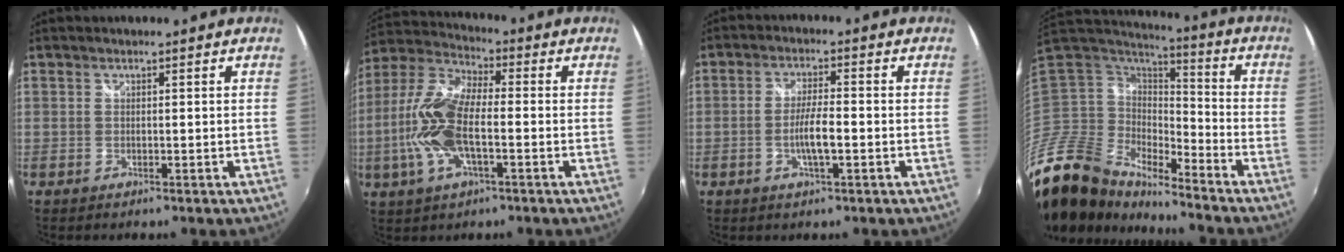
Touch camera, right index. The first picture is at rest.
{"total": 14.4, "force": [-2.7, 5.7, 13.0], "torque": [-0.281, 0.006, -0.060]}
{"total": 5.2, "force": [-1.4, 0.8, 4.9], "torque": [-0.095, 0.001, -0.023]}
{"total": 18.1, "force": [-15.0, 8.1, 6.2], "torque": [-0.154, -0.009, -0.299]}